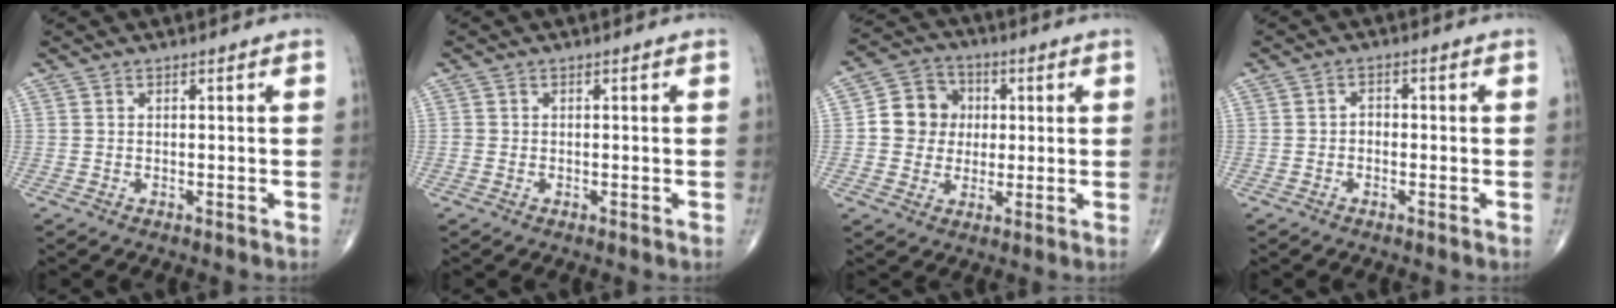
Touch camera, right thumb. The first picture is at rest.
{"total": 0.6, "force": [-0.1, 0.5, 0.2], "torque": [-0.004, 0.001, -0.005]}
{"total": 9.3, "force": [0.7, 8.5, 3.8], "torque": [-0.026, 0.012, 0.003]}
{"total": 1.7, "force": [-0.5, 1.3, 1.0], "torque": [-0.006, 0.008, -0.014]}